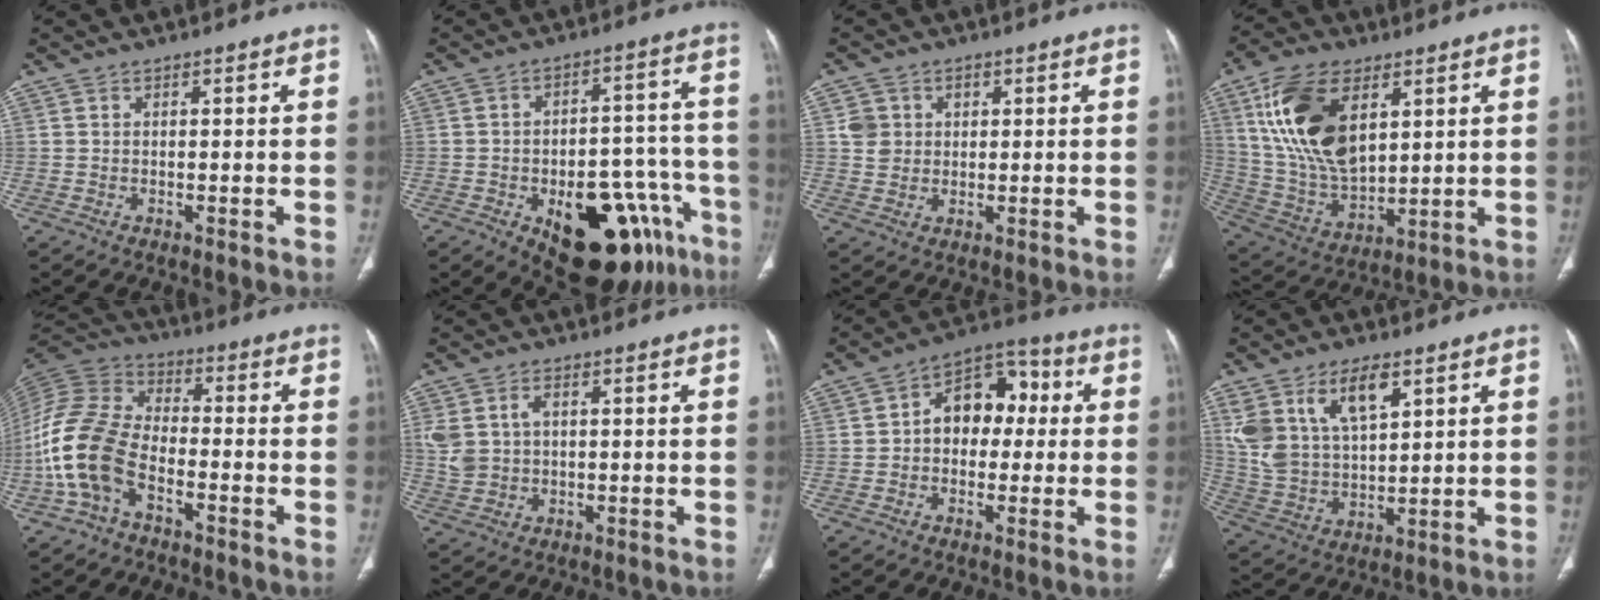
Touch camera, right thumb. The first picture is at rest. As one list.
[{"total": 21.9, "force": [-11.0, 10.7, 15.6], "torque": [-0.129, 0.070, -0.138]}, {"total": 4.4, "force": [1.2, 4.1, 1.2], "torque": [-0.001, -0.002, 0.022]}, {"total": 19.4, "force": [7.0, 10.5, 14.8], "torque": [-0.270, -0.024, 0.143]}, {"total": 15.4, "force": [-5.6, 9.3, 11.0], "torque": [-0.234, 0.042, -0.116]}, {"total": 6.1, "force": [1.2, 4.3, 4.1], "torque": [-0.088, 0.009, 0.032]}, {"total": 11.3, "force": [1.0, 8.0, 7.9], "torque": [-0.077, 0.034, 0.003]}, {"total": 14.2, "force": [7.1, 7.0, 10.1], "torque": [-0.188, -0.019, 0.149]}]